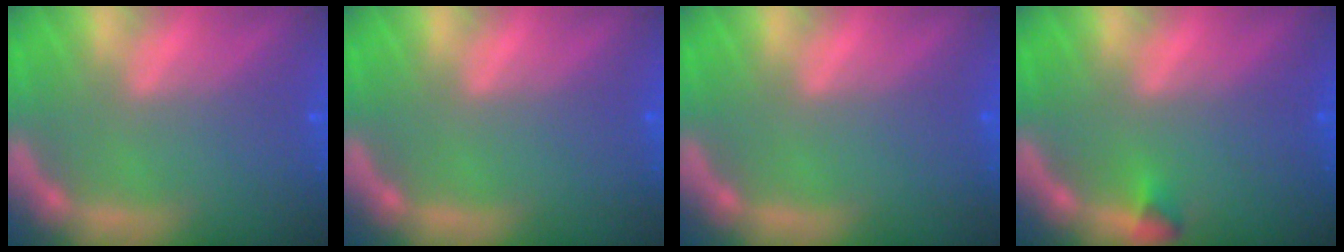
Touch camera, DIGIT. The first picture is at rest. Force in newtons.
{"total": 0.0}
{"total": 0.0}
{"total": 0.9}